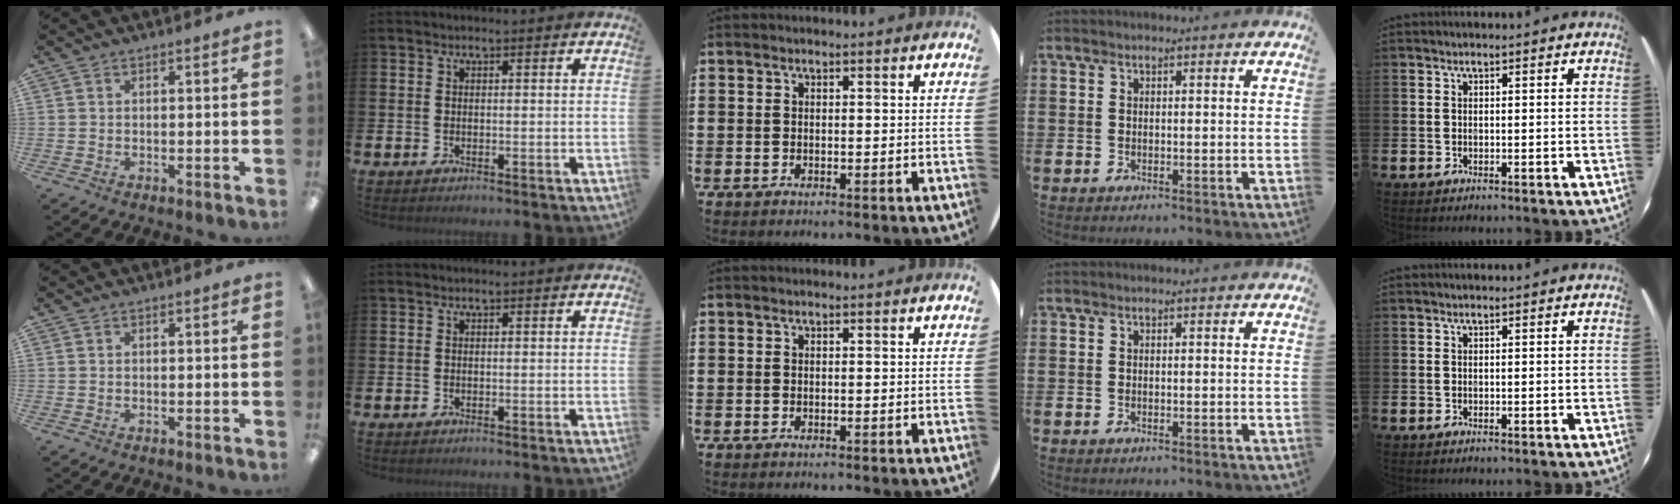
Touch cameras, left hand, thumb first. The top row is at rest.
{}